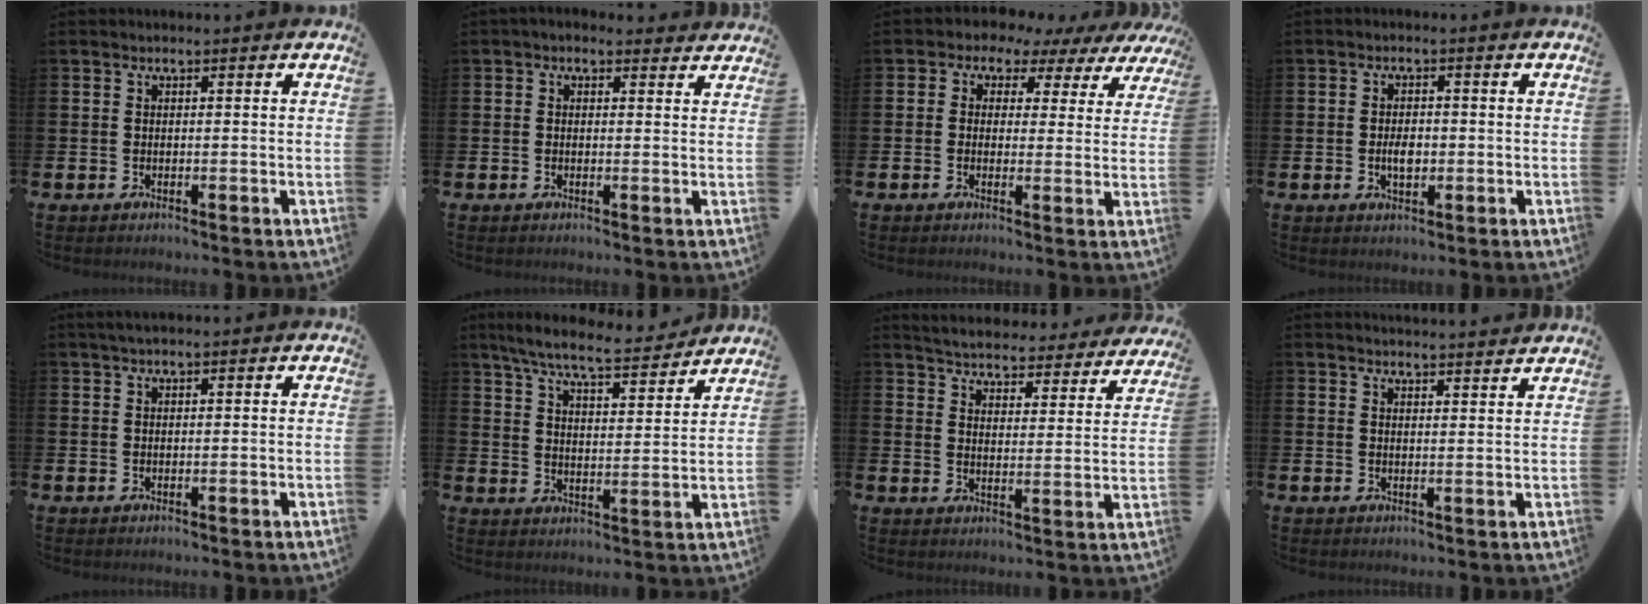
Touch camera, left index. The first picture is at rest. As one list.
[{"total": 1.1, "force": [0.9, 0.5, 0.4], "torque": [-0.003, 0.003, 0.014]}, {"total": 2.5, "force": [1.3, 2.1, 0.1], "torque": [-0.013, -0.016, 0.012]}, {"total": 2.7, "force": [-0.2, 1.6, 2.2], "torque": [-0.032, 0.000, -0.006]}, {"total": 1.0, "force": [0.7, 0.0, 0.7], "torque": [-0.020, 0.006, 0.015]}, {"total": 7.7, "force": [7.2, 0.7, 2.9], "torque": [-0.079, -0.042, 0.124]}, {"total": 4.9, "force": [4.9, 0.4, 0.5], "torque": [-0.026, -0.042, 0.081]}, {"total": 2.9, "force": [2.9, -0.3, -0.1], "torque": [-0.004, -0.018, 0.053]}]